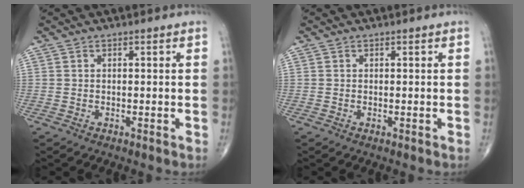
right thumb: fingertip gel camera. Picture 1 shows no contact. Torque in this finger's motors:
{"motor_torque": [2.14, 1.66, -0.09, -0.21, 0.01]}